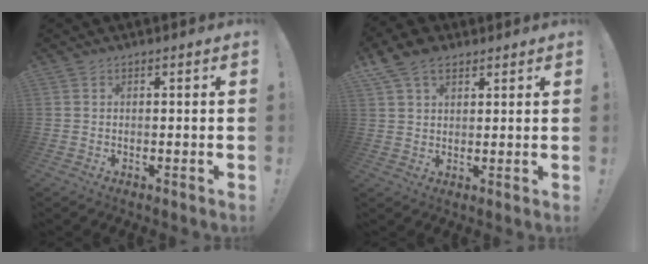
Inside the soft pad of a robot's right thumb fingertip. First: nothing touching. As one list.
[{"total": 8.0, "force": [4.8, 5.1, 3.9], "torque": [-0.074, -0.007, 0.097]}]